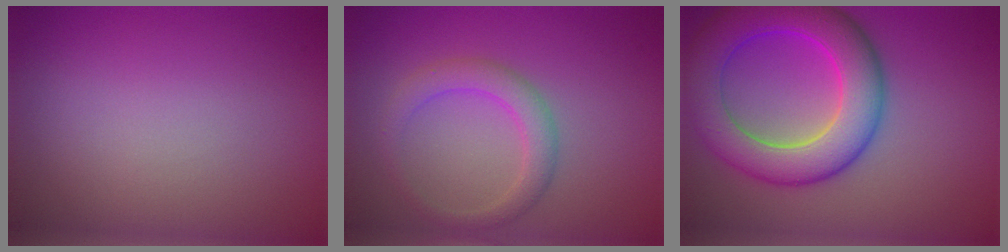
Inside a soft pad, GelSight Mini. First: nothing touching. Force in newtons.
{"total": 2.8, "press": 2.8, "slide": 0.1}
{"total": 8.8, "press": 8.8, "slide": 0.1}